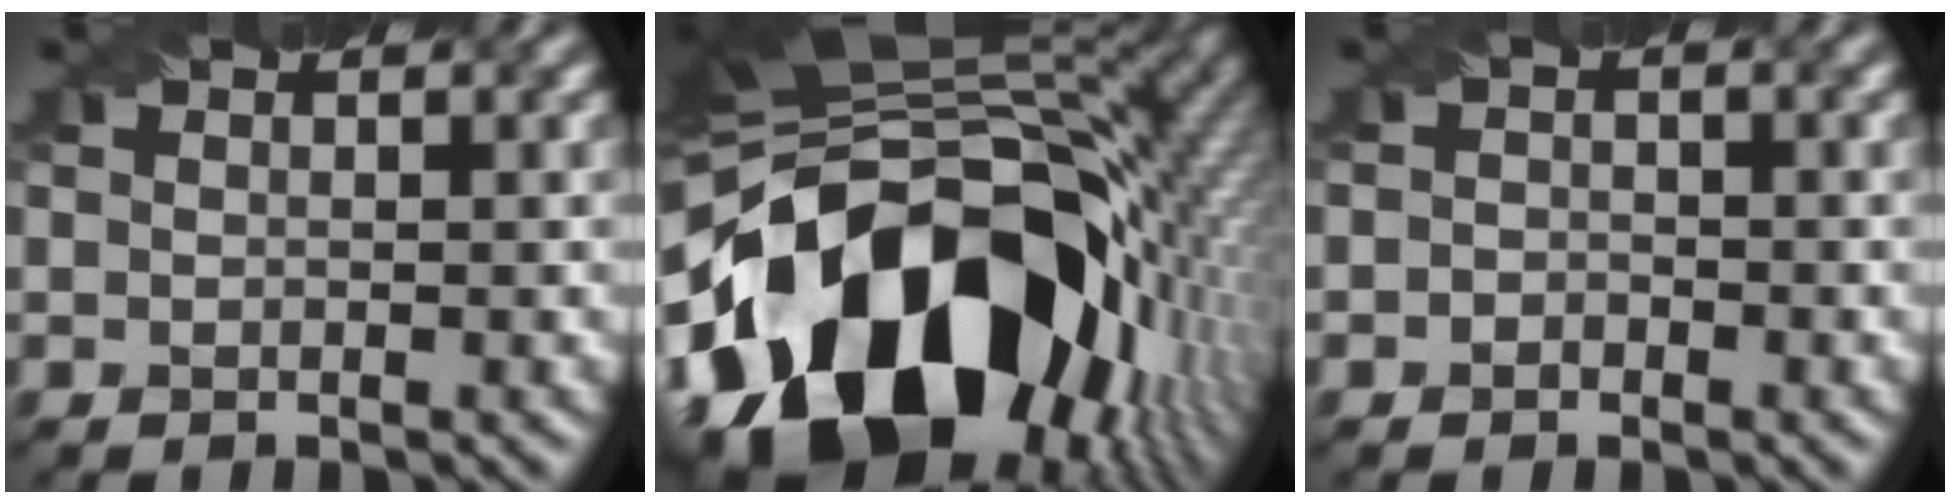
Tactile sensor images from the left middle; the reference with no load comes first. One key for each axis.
{"total": 20.9, "fx": -5.4, "fy": 13.8, "fz": 14.8, "tx": -0.272, "ty": -0.027, "tz": -0.086}
{"total": 1.0, "fx": -0.5, "fy": 0.8, "fz": 0.3, "tx": -0.008, "ty": -0.004, "tz": -0.011}